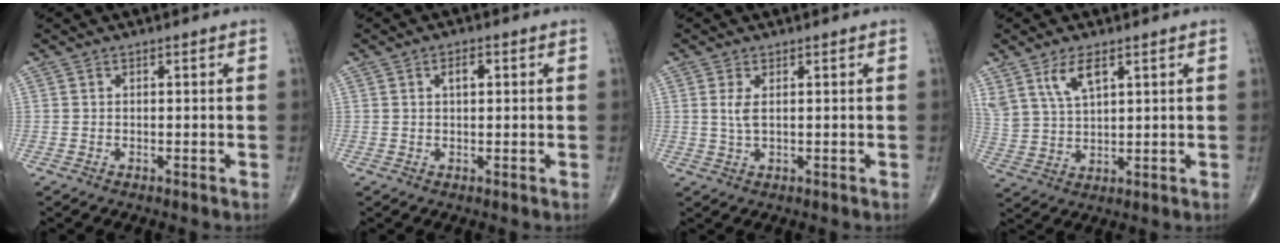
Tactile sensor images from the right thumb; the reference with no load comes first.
{"total": 2.5, "force": [0.8, 1.2, 2.1], "torque": [-0.033, 0.001, 0.012]}
{"total": 2.7, "force": [0.6, 1.0, 2.4], "torque": [-0.056, -0.001, 0.019]}
{"total": 7.3, "force": [4.2, 3.1, 5.2], "torque": [-0.101, -0.016, 0.091]}